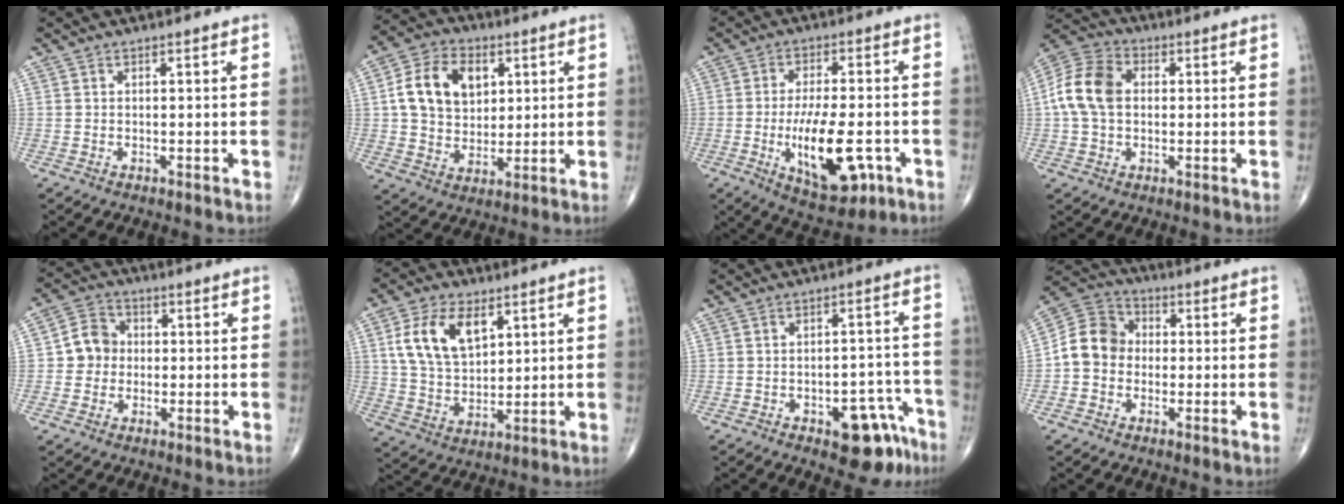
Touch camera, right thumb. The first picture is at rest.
{"total": 13.3, "force": [3.4, 9.7, 8.4], "torque": [-0.117, -0.002, 0.059]}
{"total": 14.4, "force": [-4.0, 6.0, 12.5], "torque": [-0.195, 0.005, -0.051]}
{"total": 11.1, "force": [0.8, 8.0, 7.7], "torque": [-0.149, 0.026, 0.006]}
{"total": 6.2, "force": [-0.1, 5.7, 2.5], "torque": [-0.018, 0.015, -0.013]}
{"total": 12.4, "force": [4.8, 7.5, 8.7], "torque": [-0.147, -0.014, 0.097]}
{"total": 10.0, "force": [-5.6, 4.8, 6.7], "torque": [-0.052, 0.047, -0.065]}
{"total": 9.4, "force": [-0.9, 8.1, 4.6], "torque": [-0.067, 0.034, -0.031]}